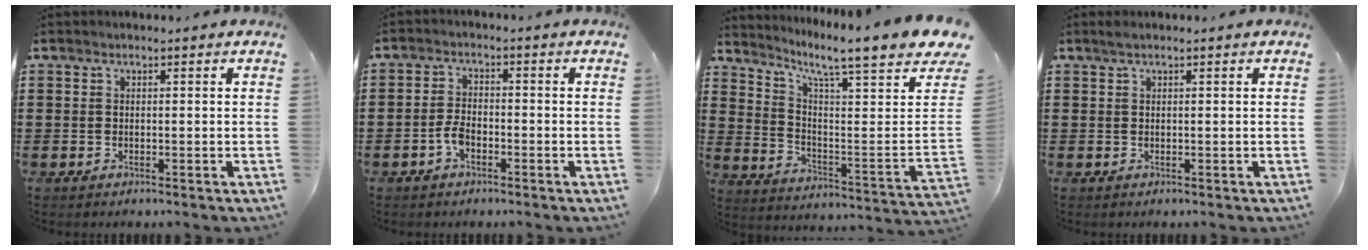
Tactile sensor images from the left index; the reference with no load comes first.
{"total": 3.2, "force": [-1.4, 1.6, 2.3], "torque": [-0.065, -0.002, -0.033]}
{"total": 7.1, "force": [5.8, -0.4, 4.1], "torque": [-0.094, -0.062, 0.086]}
{"total": 0.6, "force": [0.4, 0.0, 0.5], "torque": [-0.008, 0.001, 0.008]}